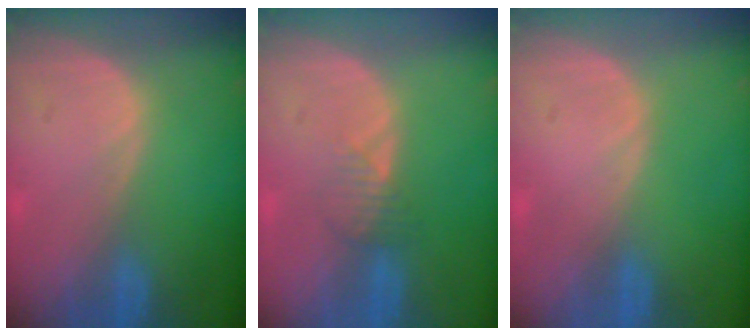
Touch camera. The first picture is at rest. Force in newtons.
{"total": 2.1, "press": 2.1, "slide": 0.2}
{"total": 0.0}